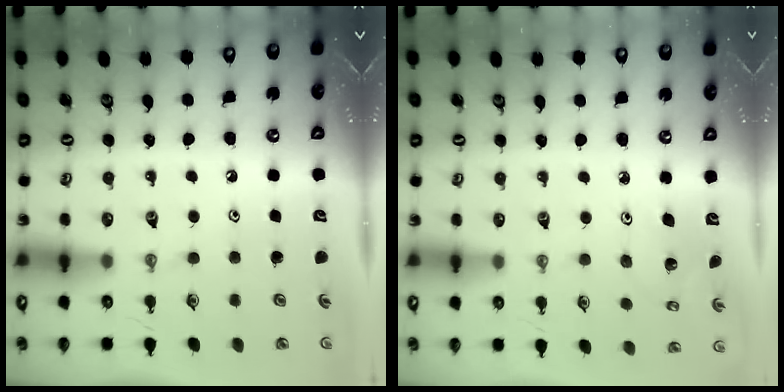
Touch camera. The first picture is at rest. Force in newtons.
{"total": 1.8, "press": 1.8, "slide": 0.1}